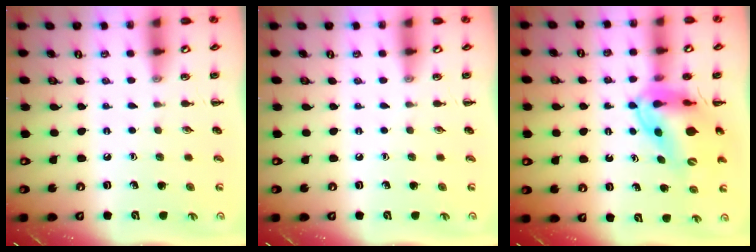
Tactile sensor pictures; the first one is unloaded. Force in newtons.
{"total": 0.0}
{"total": 12.3, "press": 11.8, "slide": 3.4}